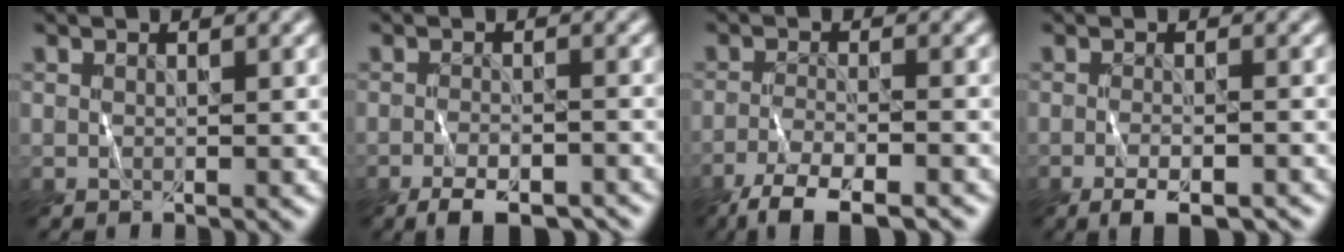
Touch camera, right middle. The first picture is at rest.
{"total": 4.3, "force": [-3.4, 1.2, 2.3], "torque": [-0.037, -0.004, -0.055]}
{"total": 4.7, "force": [-3.9, 0.6, 2.5], "torque": [-0.049, -0.008, -0.078]}
{"total": 2.8, "force": [-2.0, 0.5, 1.8], "torque": [-0.035, -0.004, -0.032]}